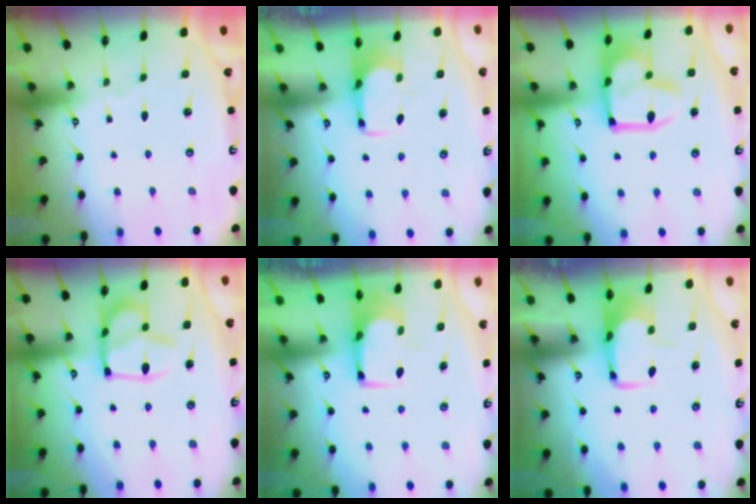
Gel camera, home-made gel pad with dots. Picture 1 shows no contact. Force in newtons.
{"total": 2.8, "press": 2.6, "slide": 1.0}
{"total": 14.6, "press": 14.6, "slide": 1.1}
{"total": 13.7, "press": 13.6, "slide": 1.7}
{"total": 1.8, "press": 1.7, "slide": 0.3}
{"total": 2.0, "press": 1.9, "slide": 0.5}